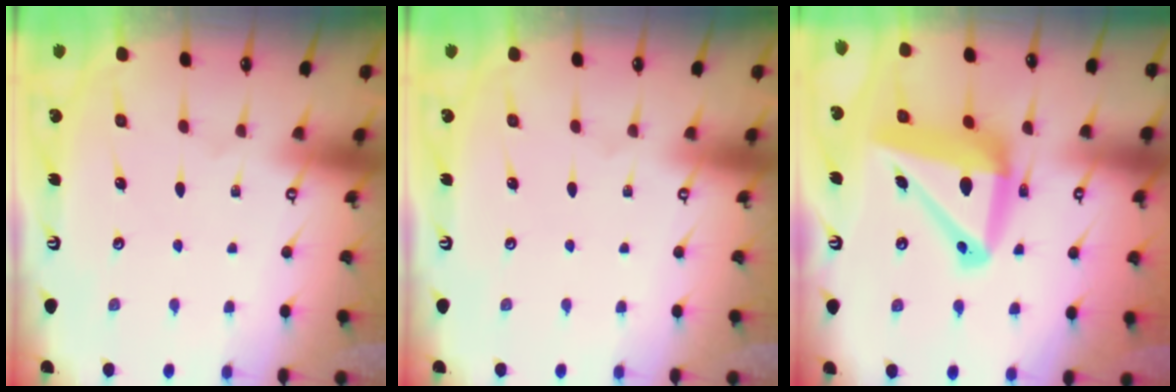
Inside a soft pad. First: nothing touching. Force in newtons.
{"total": 0.0}
{"total": 16.7, "press": 16.4, "slide": 3.4}